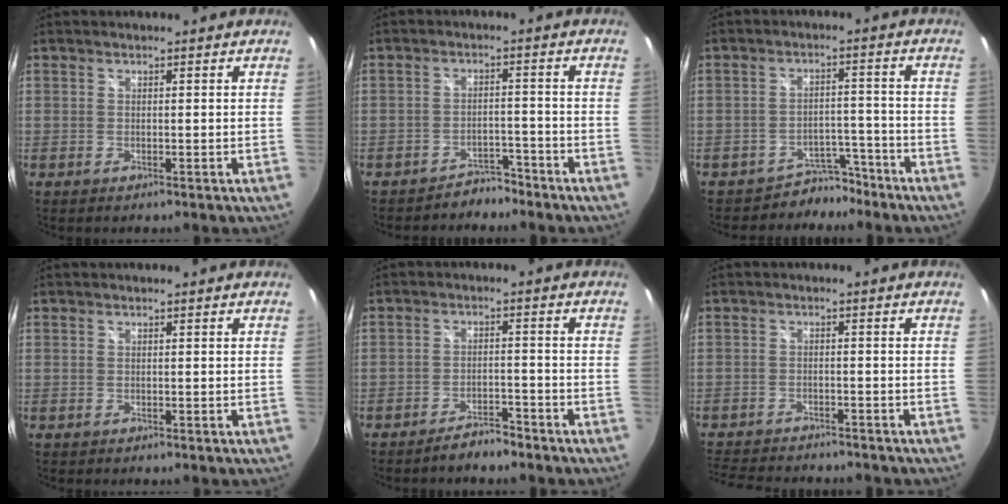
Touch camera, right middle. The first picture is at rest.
{"total": 4.2, "force": [-3.9, 1.6, 0.3], "torque": [-0.012, 0.009, -0.056]}
{"total": 5.6, "force": [-4.8, 3.0, 0.0], "torque": [0.002, 0.024, -0.071]}
{"total": 0.0}
{"total": 4.4, "force": [-3.9, 1.1, 1.6], "torque": [-0.044, 0.003, -0.060]}
{"total": 11.0, "force": [-9.9, 2.8, 3.8], "torque": [-0.098, -0.013, -0.157]}